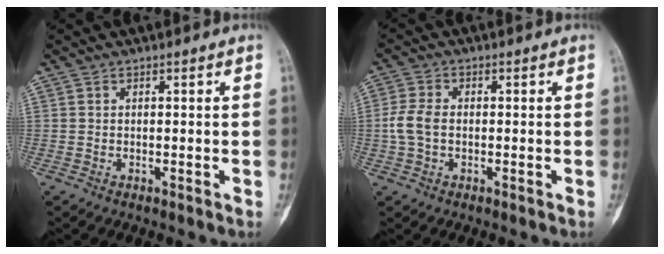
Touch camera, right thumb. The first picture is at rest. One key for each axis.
{"total": 4.8, "fx": -0.5, "fy": 3.1, "fz": 3.6, "tx": -0.087, "ty": 0.010, "tz": -0.014}